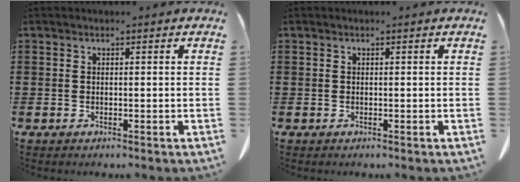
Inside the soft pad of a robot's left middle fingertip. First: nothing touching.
{"total": 0.0}